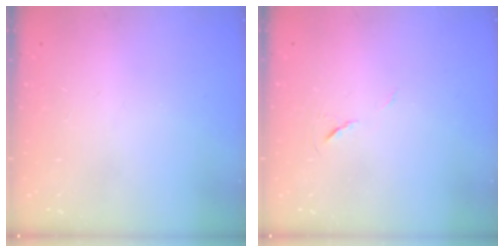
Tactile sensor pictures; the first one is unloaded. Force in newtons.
{"total": 5.1, "press": 4.7, "slide": 2.1}